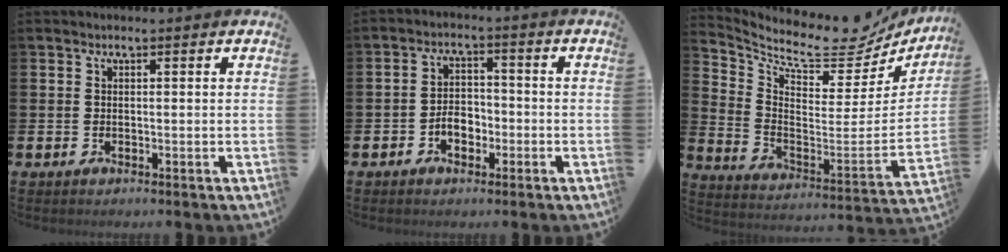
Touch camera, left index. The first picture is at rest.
{"total": 3.4, "force": [-1.5, 2.3, 2.0], "torque": [-0.028, 0.002, -0.034]}
{"total": 8.0, "force": [6.8, 2.9, 3.1], "torque": [-0.067, -0.074, 0.106]}